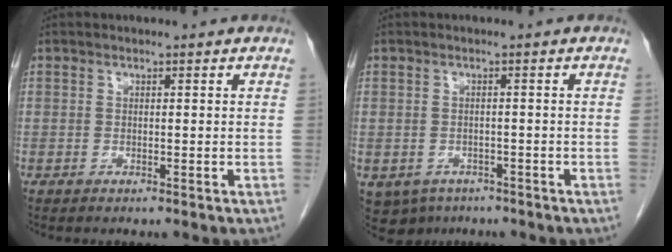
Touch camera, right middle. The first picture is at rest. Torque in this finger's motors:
{"motor_torque": [-0.40, -0.40, -0.04, -0.01]}